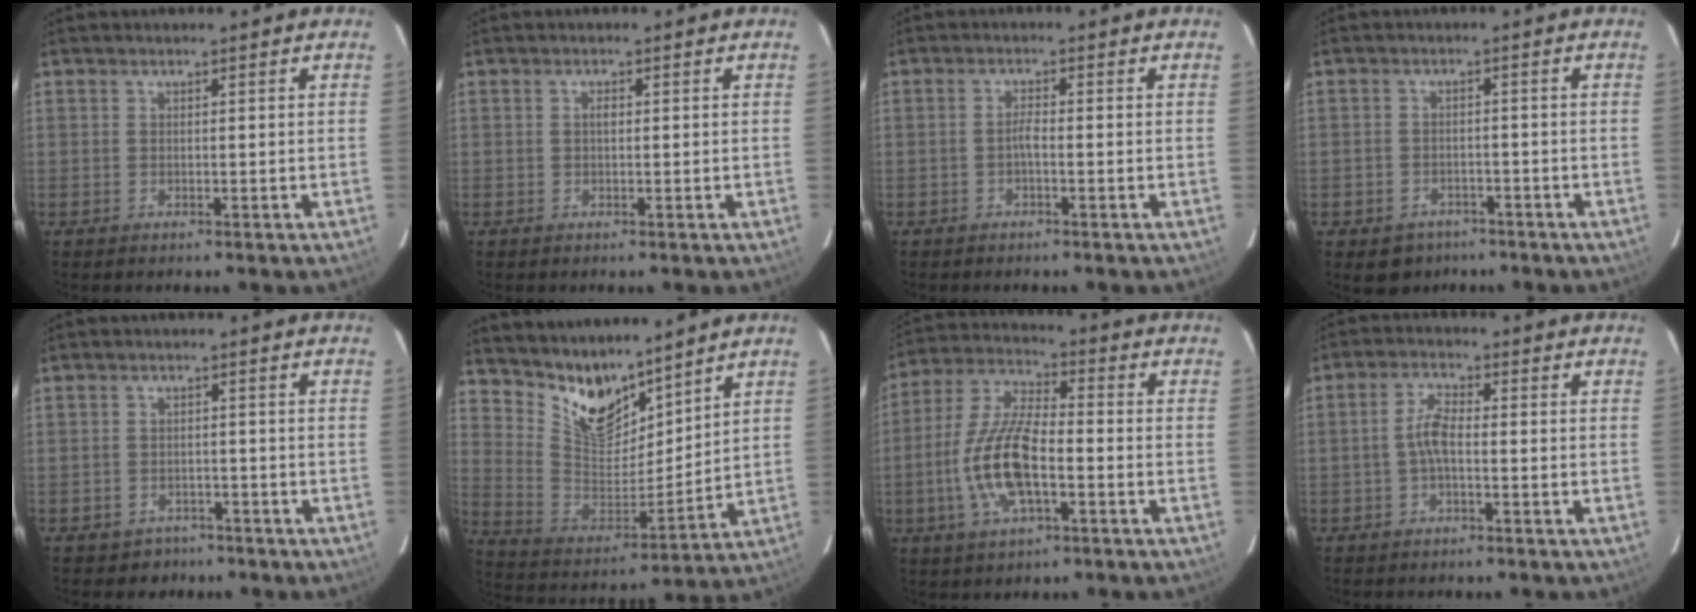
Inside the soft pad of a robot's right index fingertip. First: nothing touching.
{"total": 0.8, "force": [0.1, 0.4, 0.7], "torque": [-0.012, 0.004, 0.002]}
{"total": 1.4, "force": [-0.7, 0.1, 1.2], "torque": [-0.022, 0.005, -0.015]}
{"total": 5.5, "force": [-3.7, 3.9, 1.1], "torque": [-0.035, 0.012, -0.046]}
{"total": 4.5, "force": [-3.1, 3.3, 0.2], "torque": [-0.016, 0.016, -0.041]}
{"total": 12.7, "force": [10.6, 5.2, 4.7], "torque": [-0.099, -0.010, 0.211]}
{"total": 13.7, "force": [-3.8, 5.1, 12.1], "torque": [-0.257, 0.000, -0.075]}
{"total": 3.7, "force": [-1.0, 1.2, 3.4], "torque": [-0.074, 0.012, -0.020]}